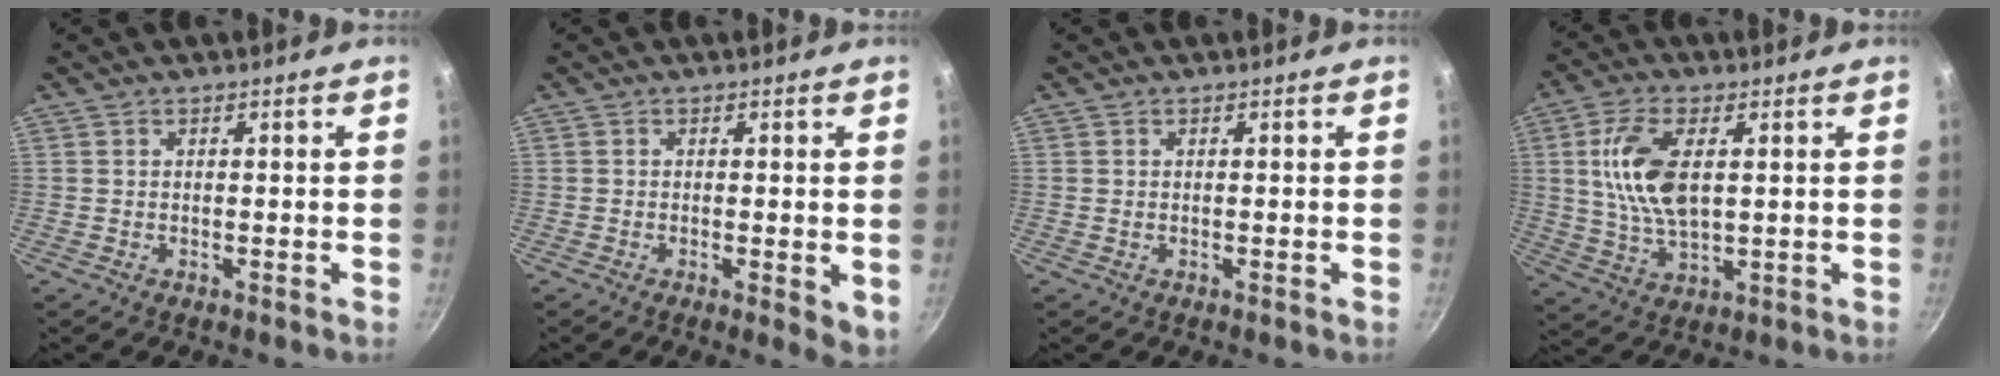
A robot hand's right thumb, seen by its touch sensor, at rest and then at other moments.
{"total": 4.1, "force": [-0.6, 1.1, 3.9], "torque": [-0.054, -0.011, -0.010]}
{"total": 0.0}
{"total": 12.1, "force": [2.3, 5.9, 10.3], "torque": [-0.210, -0.006, 0.049]}